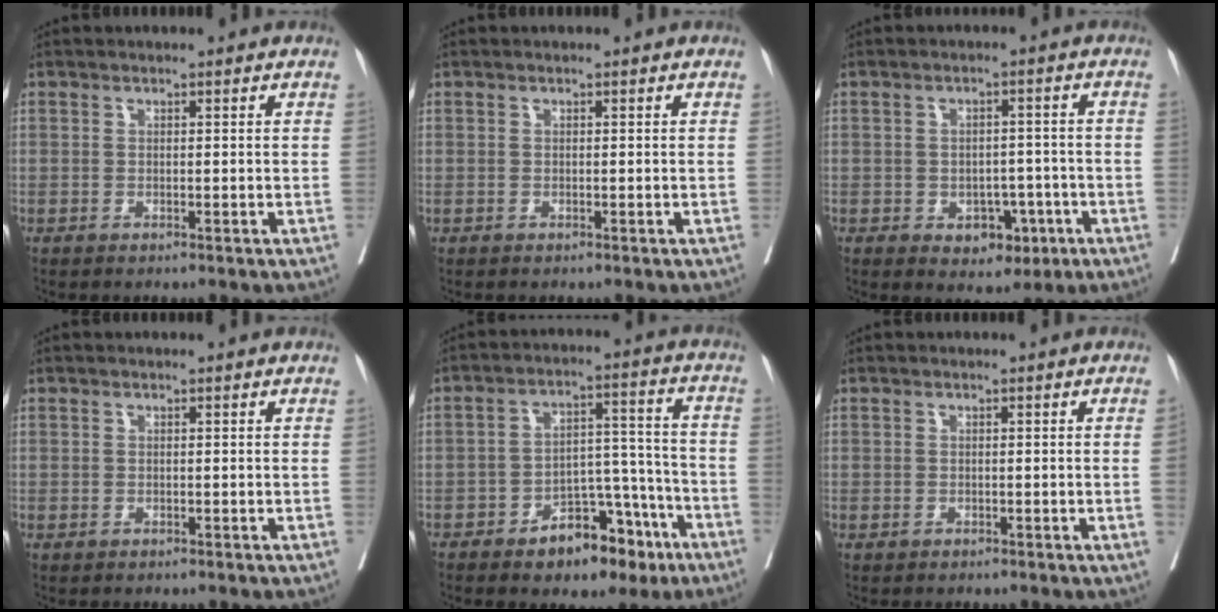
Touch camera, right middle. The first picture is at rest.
{"total": 0.0}
{"total": 5.4, "force": [-2.2, 3.8, 3.1], "torque": [-0.032, 0.012, -0.021]}
{"total": 0.0}
{"total": 11.4, "force": [-6.9, 5.6, 7.1], "torque": [-0.089, 0.029, -0.101]}
{"total": 0.6, "force": [-0.1, -0.2, 0.6], "torque": [-0.009, 0.002, -0.002]}